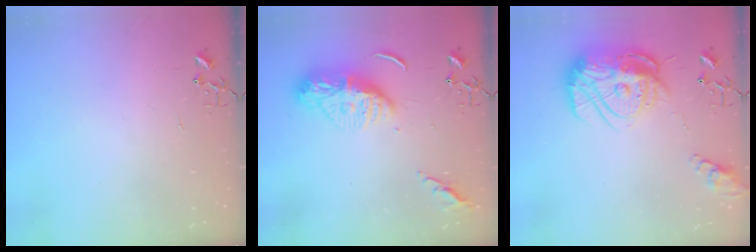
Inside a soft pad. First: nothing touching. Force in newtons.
{"total": 13.3, "press": 13.2, "slide": 1.3}
{"total": 18.8, "press": 18.8, "slide": 1.8}